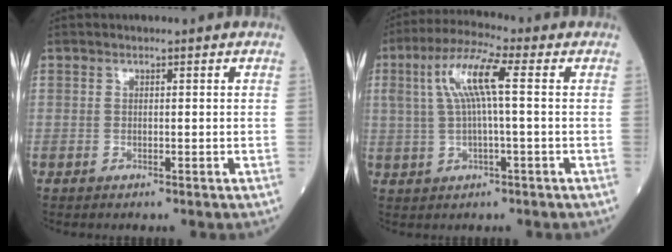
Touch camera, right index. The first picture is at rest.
{"total": 8.6, "force": [1.8, 0.9, 8.4], "torque": [-0.174, 0.023, 0.033]}